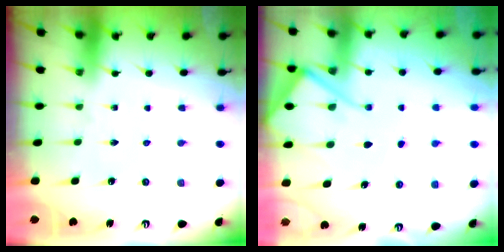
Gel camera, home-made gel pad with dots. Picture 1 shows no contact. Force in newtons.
{"total": 10.4, "press": 10.3, "slide": 1.2}